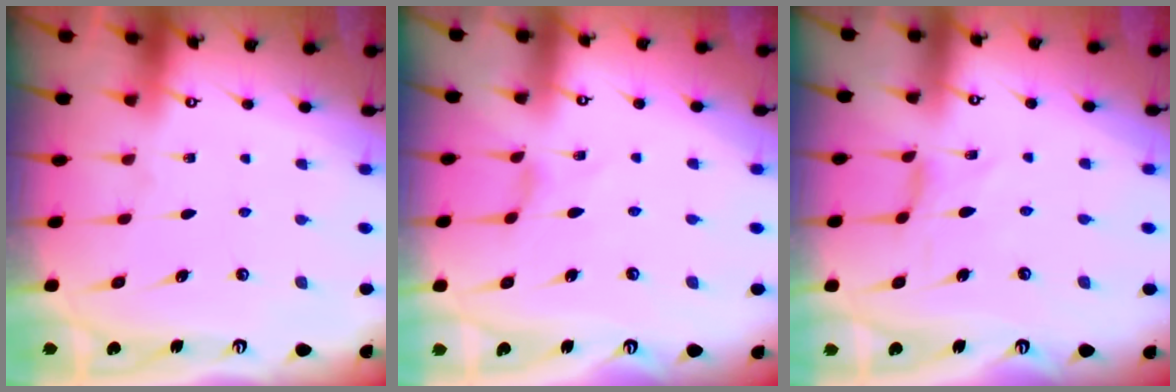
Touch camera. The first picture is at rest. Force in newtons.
{"total": 0.0}
{"total": 0.0}